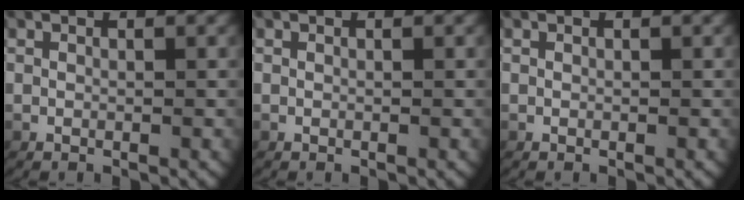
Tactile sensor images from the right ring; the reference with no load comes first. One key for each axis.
{"total": 0.0}
{"total": 0.0}